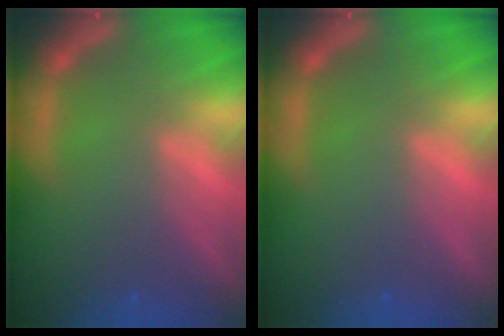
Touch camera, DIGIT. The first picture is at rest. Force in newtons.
{"total": 0.0}